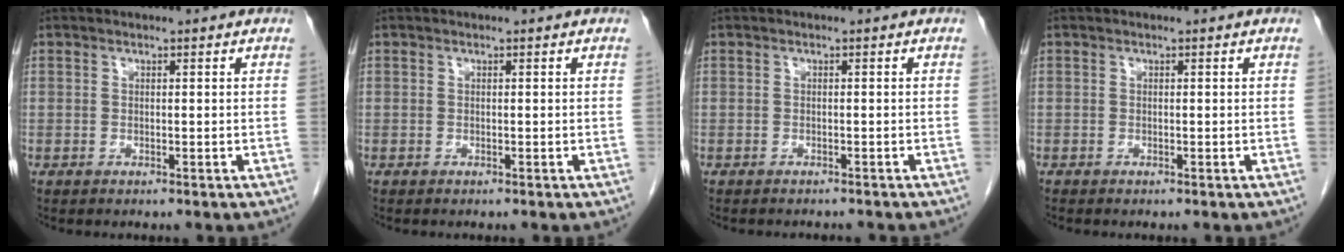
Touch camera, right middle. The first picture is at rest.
{"total": 0.0}
{"total": 3.7, "force": [-3.5, 0.6, 1.1], "torque": [-0.015, -0.006, -0.041]}
{"total": 0.0}